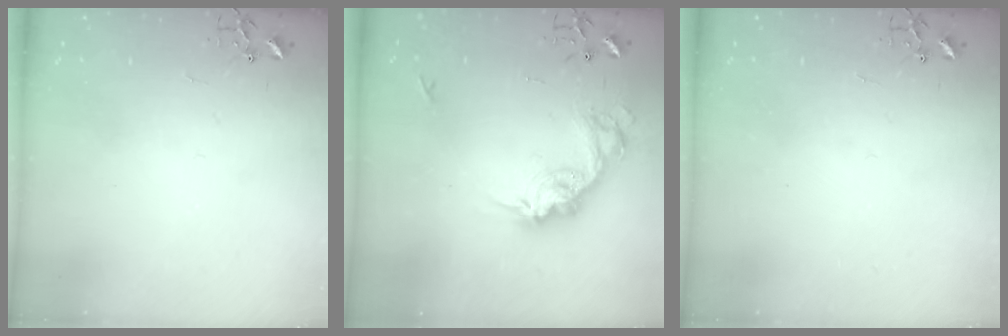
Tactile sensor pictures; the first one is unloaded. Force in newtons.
{"total": 17.6, "press": 17.6, "slide": 1.0}
{"total": 0.0}